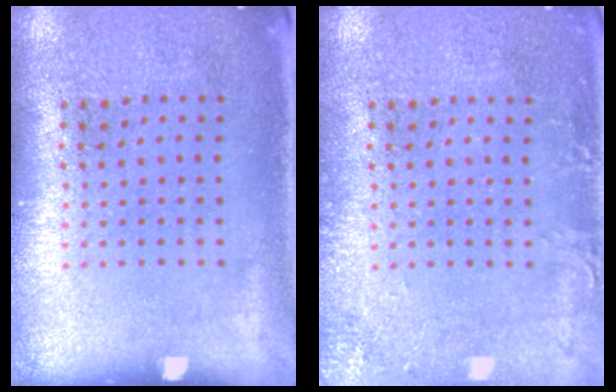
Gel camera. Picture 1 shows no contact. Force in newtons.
{"total": 1.9, "press": 1.9, "slide": 0.2}